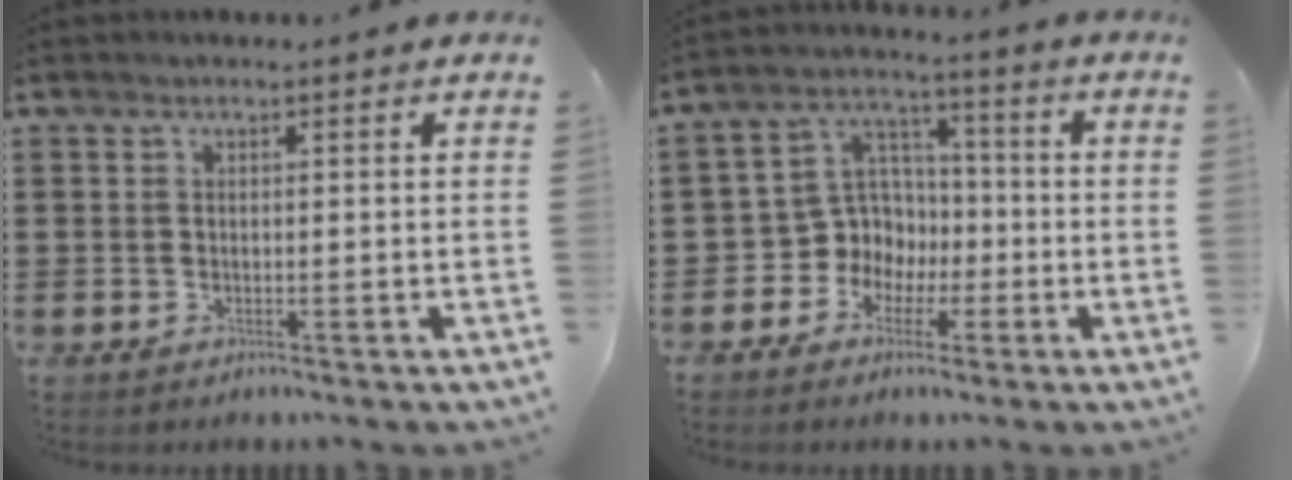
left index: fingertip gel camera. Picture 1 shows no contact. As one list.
[{"total": 7.7, "force": [-1.9, 7.3, 1.9], "torque": [-0.079, 0.000, -0.038]}]